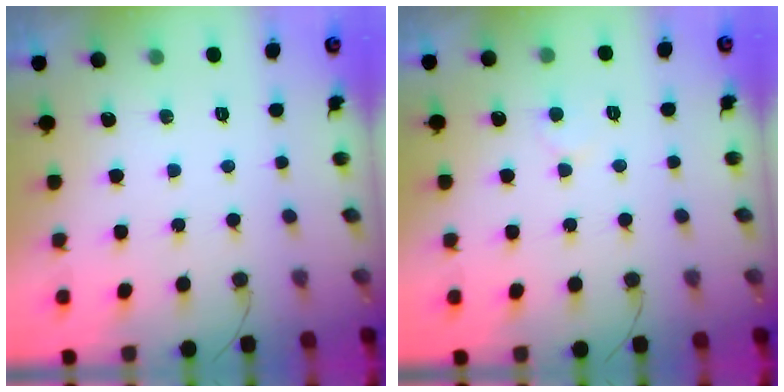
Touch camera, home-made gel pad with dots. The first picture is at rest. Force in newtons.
{"total": 3.2, "press": 3.1, "slide": 0.3}